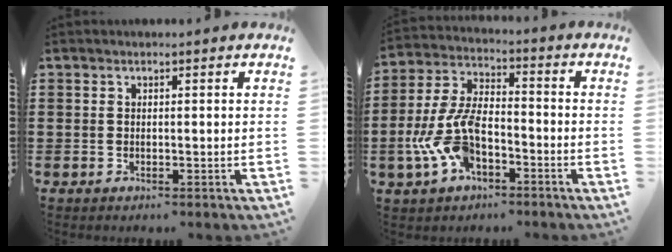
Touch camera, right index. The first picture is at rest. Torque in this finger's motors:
{"motor_torque": [2.14, 0.00, 0.65, 0.21]}